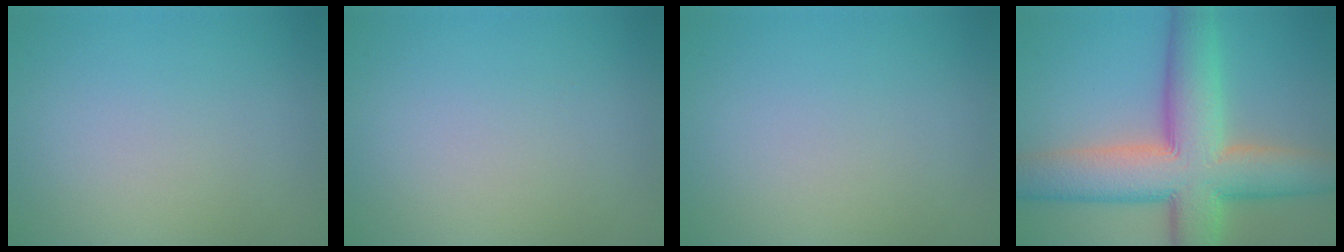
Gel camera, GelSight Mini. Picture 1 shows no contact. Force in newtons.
{"total": 0.0}
{"total": 0.0}
{"total": 12.0, "press": 12.0, "slide": 0.6}